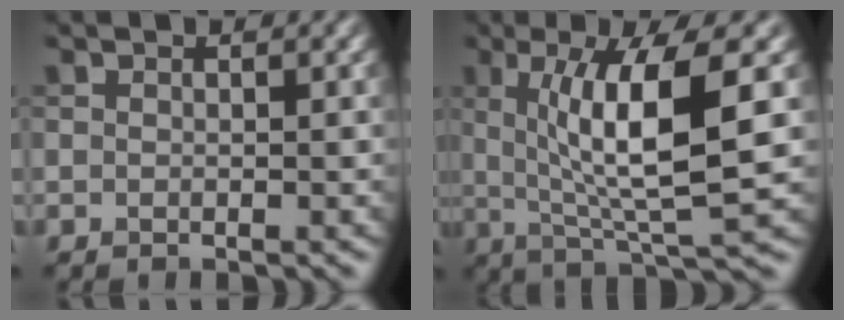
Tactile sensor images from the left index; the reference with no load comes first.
{"total": 9.5, "force": [1.4, 2.0, 9.2], "torque": [-0.136, -0.007, 0.028]}